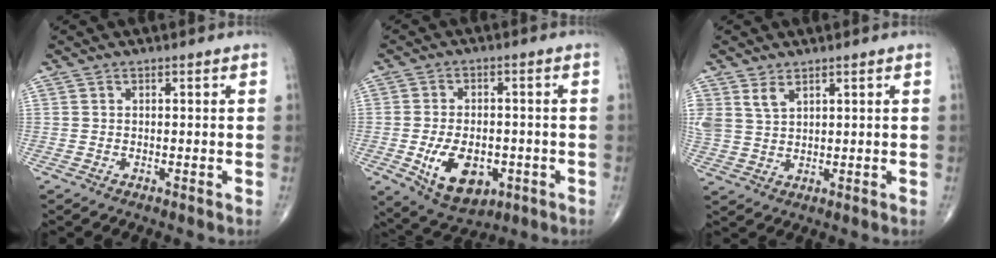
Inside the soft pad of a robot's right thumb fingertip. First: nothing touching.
{"total": 12.0, "force": [-3.4, 7.4, 8.8], "torque": [-0.126, 0.004, -0.040]}
{"total": 4.5, "force": [2.7, 2.6, 2.4], "torque": [-0.045, -0.009, 0.064]}